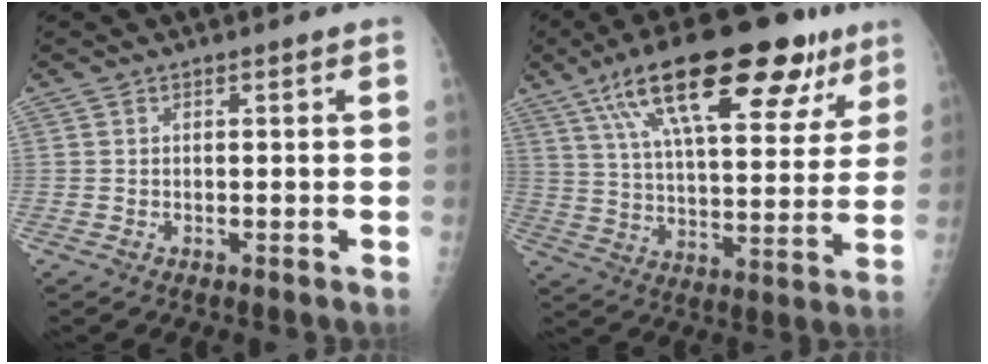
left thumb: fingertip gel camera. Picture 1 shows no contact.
{"total": 27.0, "force": [15.0, 10.0, 20.1], "torque": [-0.288, -0.007, 0.239]}